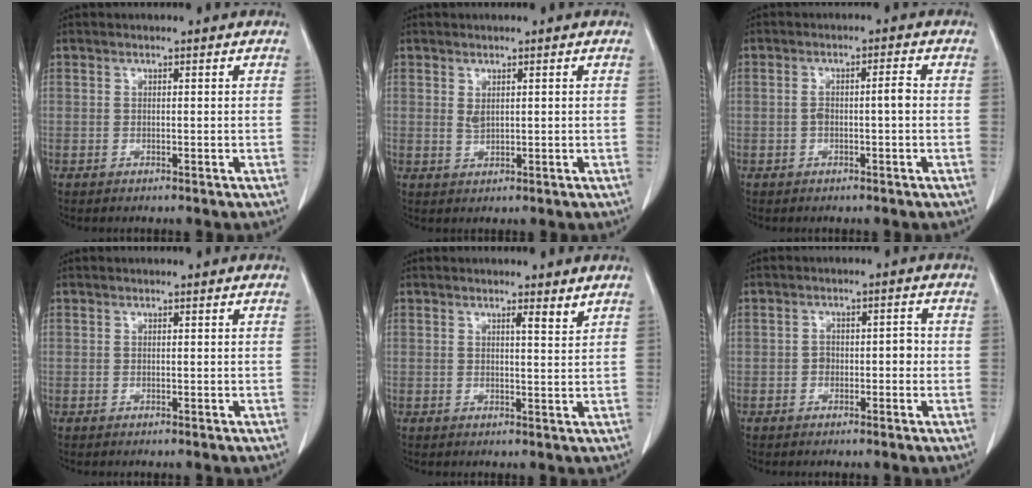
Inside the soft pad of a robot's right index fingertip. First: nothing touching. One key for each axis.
{"total": 1.3, "fx": 0.6, "fy": 0.5, "fz": 1.1, "tx": -0.021, "ty": -0.004, "tz": 0.016}
{"total": 3.1, "fx": -0.3, "fy": 0.5, "fz": 3.0, "tx": -0.058, "ty": 0.012, "tz": -0.003}
{"total": 0.0}
{"total": 1.8, "fx": 1.4, "fy": -0.1, "fz": 1.1, "tx": -0.019, "ty": -0.007, "tz": 0.022}
{"total": 2.9, "fx": -0.7, "fy": 1.8, "fz": 2.2, "tx": -0.028, "ty": 0.016, "tz": -0.009}